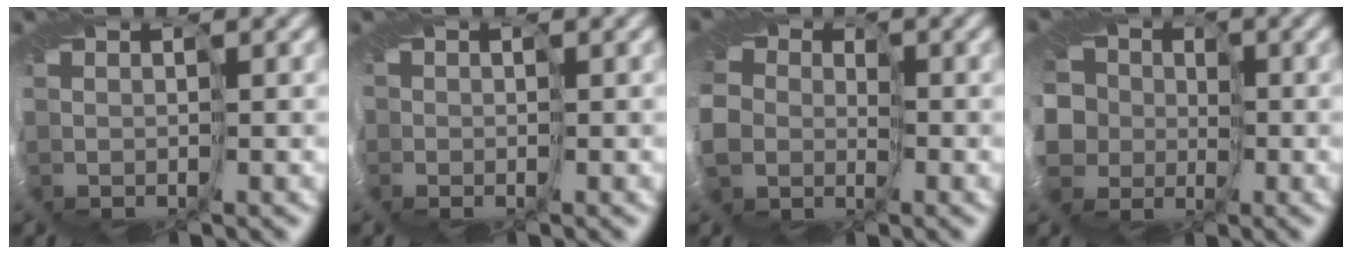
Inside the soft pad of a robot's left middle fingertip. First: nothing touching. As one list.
[{"total": 0.7, "force": [-0.1, 0.3, -0.7], "torque": [0.028, -0.007, -0.010]}, {"total": 8.1, "force": [-0.6, 7.3, 3.5], "torque": [-0.079, -0.018, -0.051]}, {"total": 8.7, "force": [-1.4, 7.6, 4.0], "torque": [-0.092, 0.005, -0.075]}]